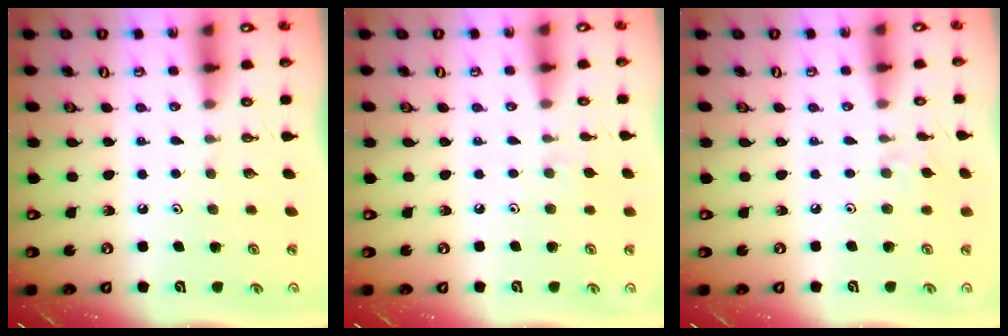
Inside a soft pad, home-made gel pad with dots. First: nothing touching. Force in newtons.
{"total": 5.1, "press": 5.0, "slide": 0.7}
{"total": 2.4, "press": 2.4, "slide": 0.6}